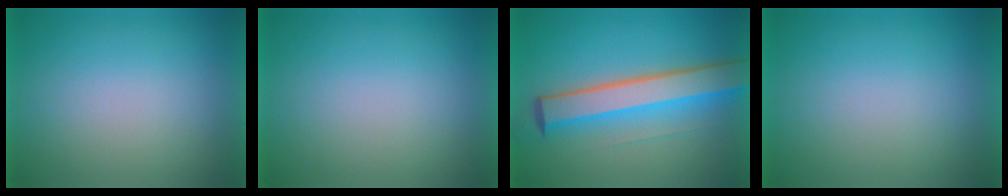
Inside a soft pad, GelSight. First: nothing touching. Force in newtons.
{"total": 1.4}
{"total": 8.0}
{"total": 0.0}